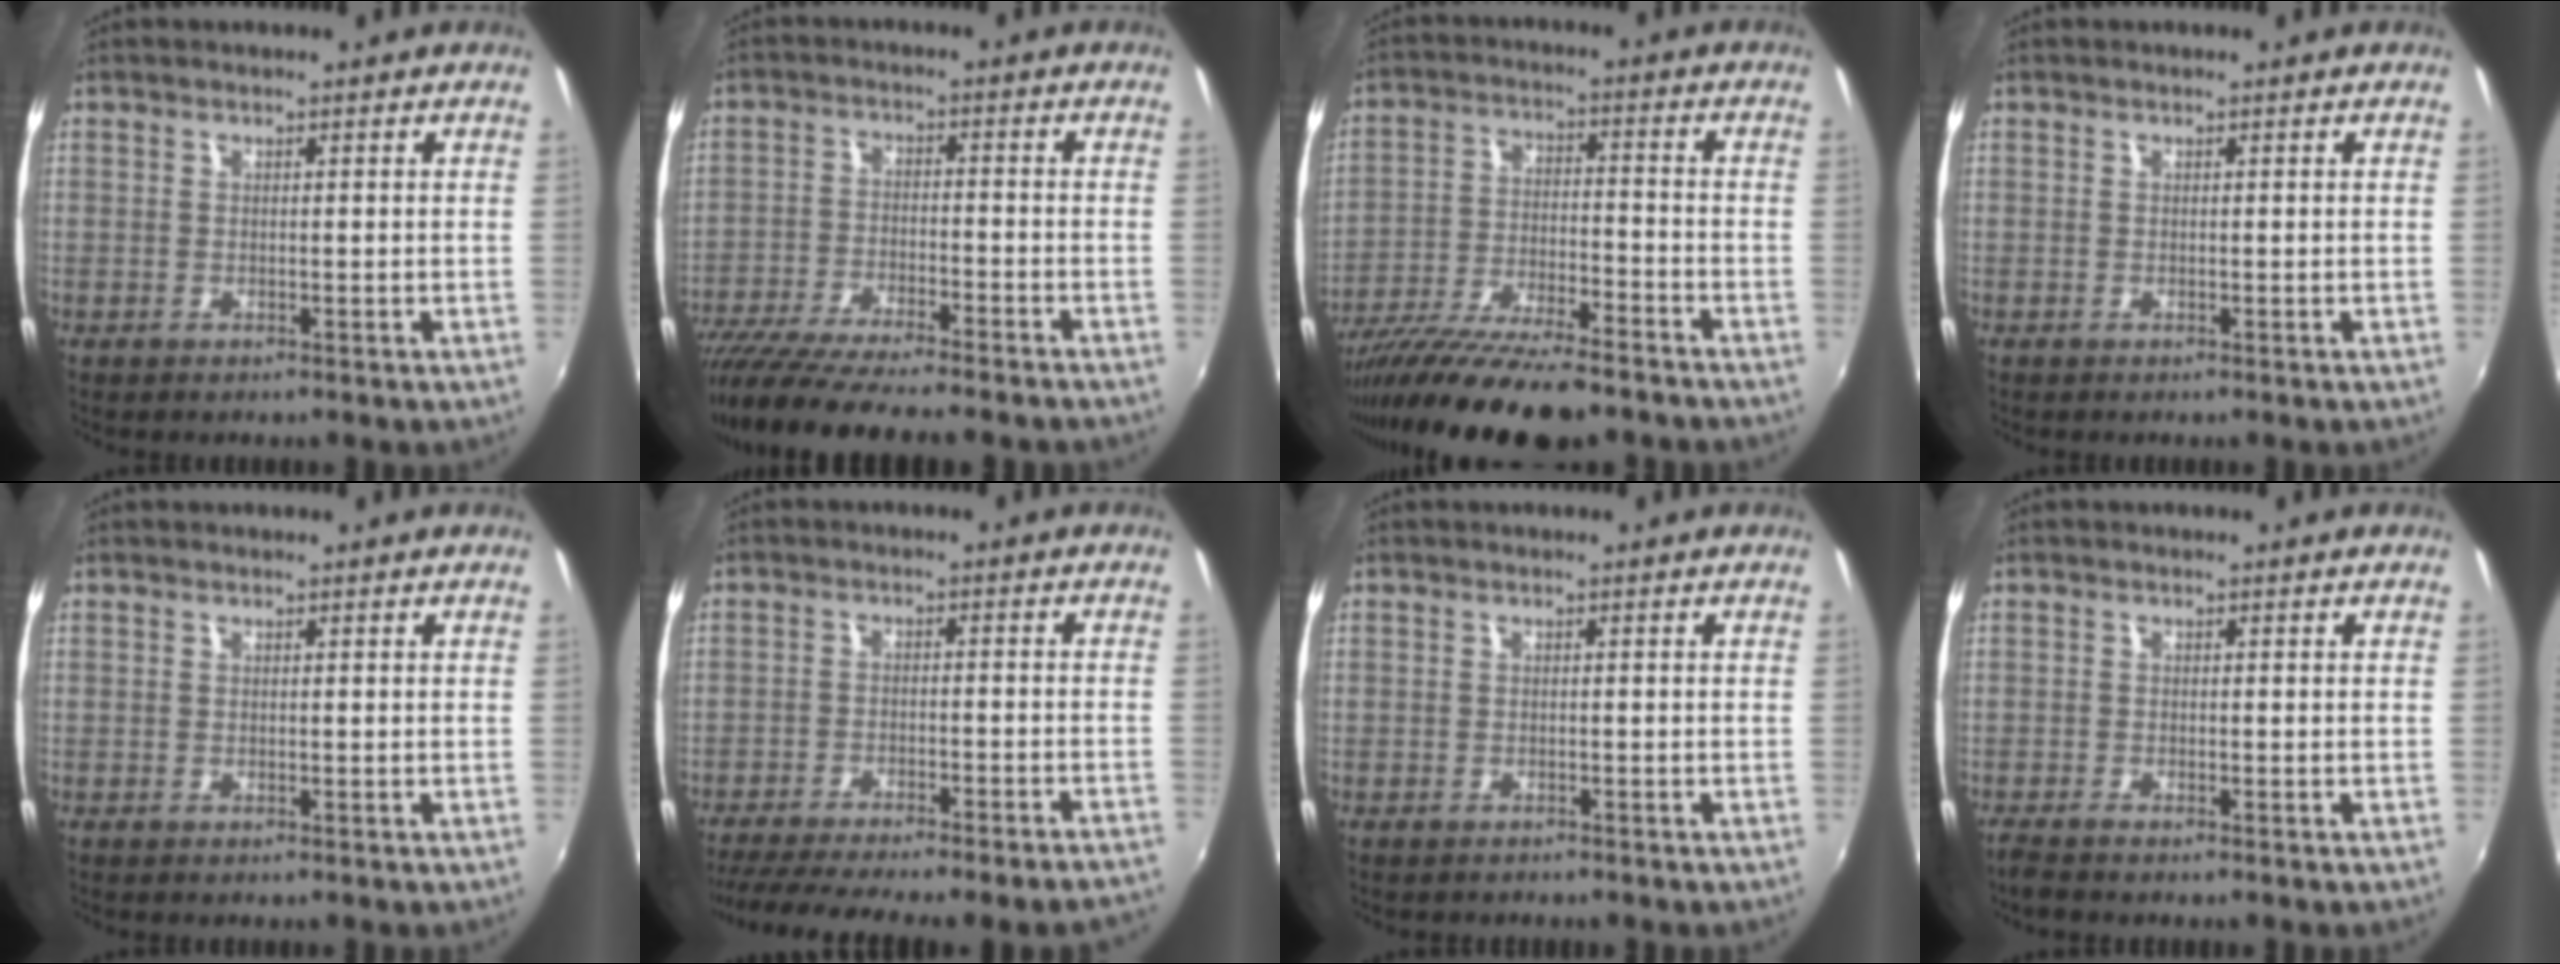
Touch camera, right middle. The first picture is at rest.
{"total": 17.6, "force": [-15.0, 1.9, 8.8], "torque": [-0.174, -0.052, -0.243]}
{"total": 18.6, "force": [-15.4, 2.9, 10.1], "torque": [-0.196, -0.044, -0.258]}
{"total": 0.0}
{"total": 0.0}
{"total": 17.3, "force": [-15.4, 0.5, 7.8], "torque": [-0.146, -0.022, -0.221]}
{"total": 0.9, "force": [-0.9, 0.2, 0.1], "torque": [-0.006, 0.000, -0.013]}
{"total": 2.1, "force": [-1.9, 0.1, 1.1], "torque": [-0.025, -0.011, -0.036]}